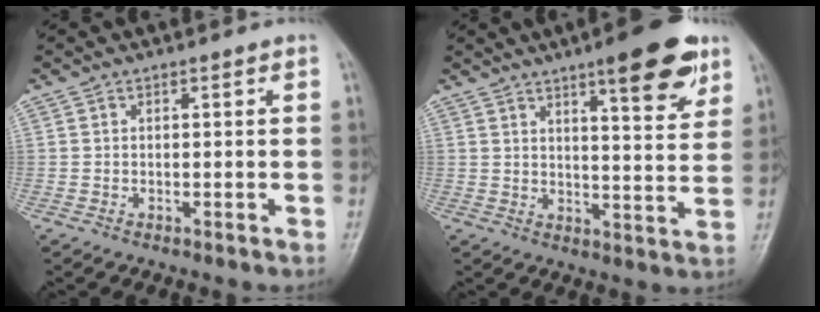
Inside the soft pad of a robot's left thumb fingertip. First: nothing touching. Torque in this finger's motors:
{"motor_torque": [1.93, 1.07, 1.46, -1.08, 0.10]}